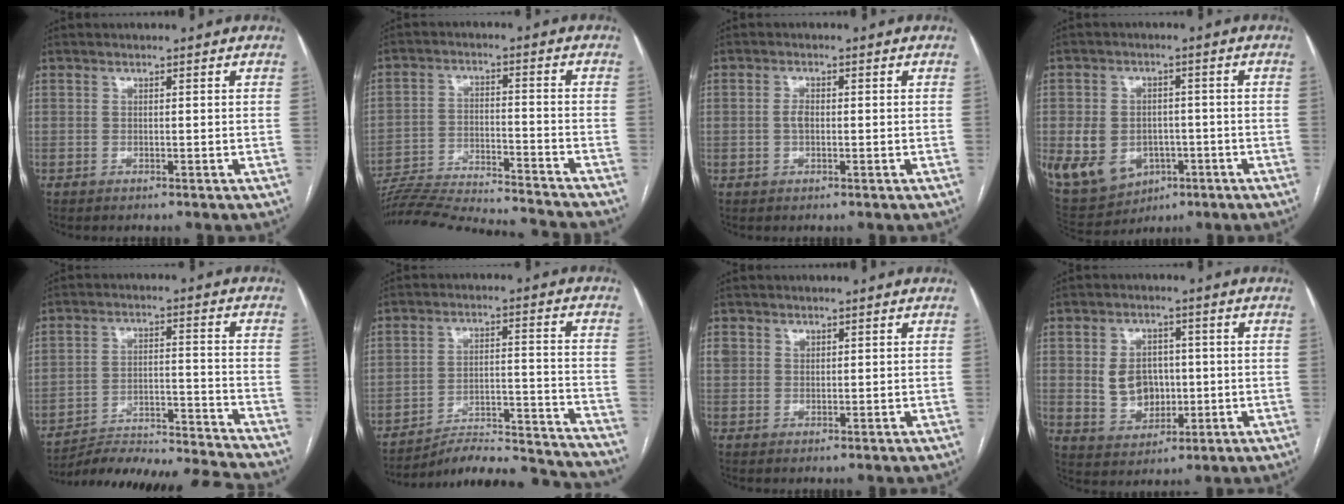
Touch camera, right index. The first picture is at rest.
{"total": 21.4, "force": [-20.3, 0.8, 6.8], "torque": [-0.134, -0.024, -0.303]}
{"total": 1.8, "force": [-0.1, 0.9, 1.5], "torque": [-0.029, 0.003, -0.003]}
{"total": 15.6, "force": [-4.7, 12.3, 8.3], "torque": [-0.196, 0.010, -0.053]}
{"total": 17.9, "force": [-17.4, -0.6, 4.2], "torque": [-0.079, -0.001, -0.264]}
{"total": 23.0, "force": [-22.1, 1.5, 6.1], "torque": [-0.063, 0.003, -0.302]}
{"total": 3.2, "force": [1.3, 2.8, 1.1], "torque": [-0.027, 0.013, 0.032]}
{"total": 7.6, "force": [0.4, 5.9, 4.7], "torque": [-0.089, 0.010, 0.019]}